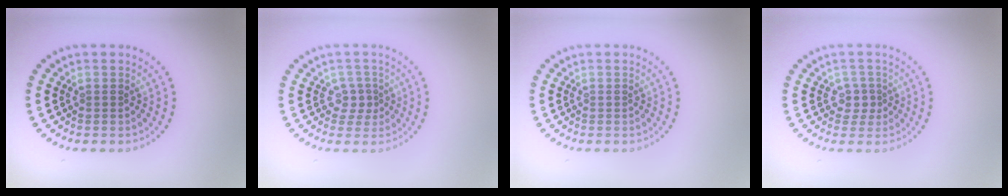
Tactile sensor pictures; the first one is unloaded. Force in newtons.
{"total": 1.8, "press": 1.4, "slide": 1.2}
{"total": 0.0}
{"total": 1.6, "press": 1.1, "slide": 1.1}